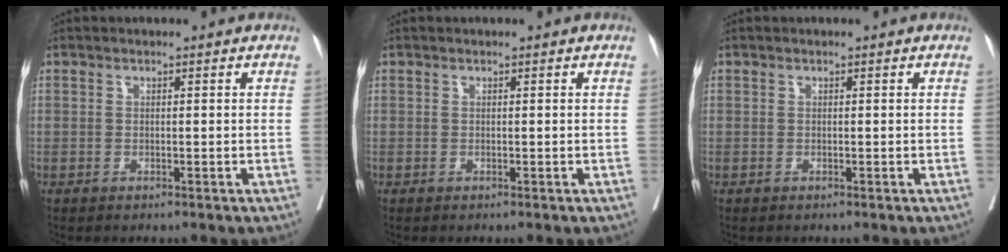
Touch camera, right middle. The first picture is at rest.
{"total": 0.0}
{"total": 0.0}